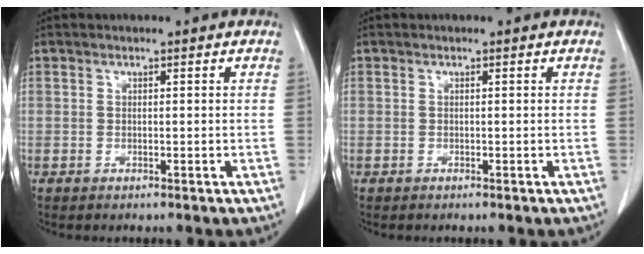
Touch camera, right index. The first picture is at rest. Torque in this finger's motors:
{"motor_torque": [-0.07, 0.05, 0.01, 0.01]}